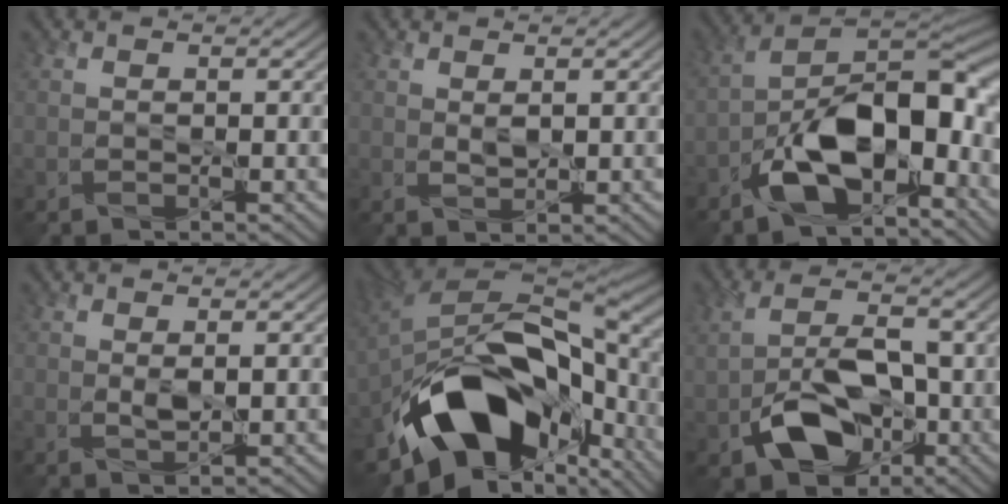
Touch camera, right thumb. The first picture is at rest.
{"total": 1.2, "force": [0.7, 0.7, 0.8], "torque": [-0.021, -0.005, 0.018]}
{"total": 12.4, "force": [-5.6, 5.9, 9.4], "torque": [-0.166, -0.003, -0.113]}
{"total": 1.2, "force": [0.5, 0.4, 1.0], "torque": [-0.025, -0.003, 0.012]}
{"total": 17.6, "force": [-7.5, 11.0, 11.5], "torque": [-0.211, -0.027, -0.112]}
{"total": 9.5, "force": [-2.7, 5.6, 7.2], "torque": [-0.141, 0.002, -0.050]}